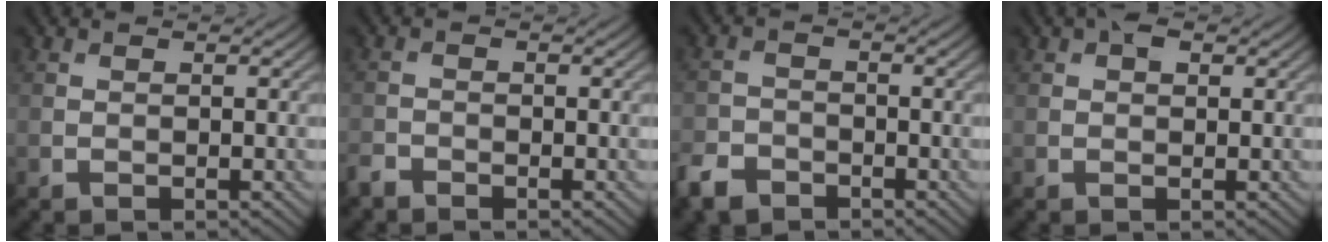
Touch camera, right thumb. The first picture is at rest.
{"total": 1.6, "force": [-1.4, 0.6, 0.3], "torque": [-0.008, -0.002, -0.036]}
{"total": 4.0, "force": [-3.0, 2.2, 1.3], "torque": [-0.033, -0.007, -0.069]}
{"total": 1.7, "force": [0.8, 1.0, 1.2], "torque": [-0.018, 0.005, 0.011]}